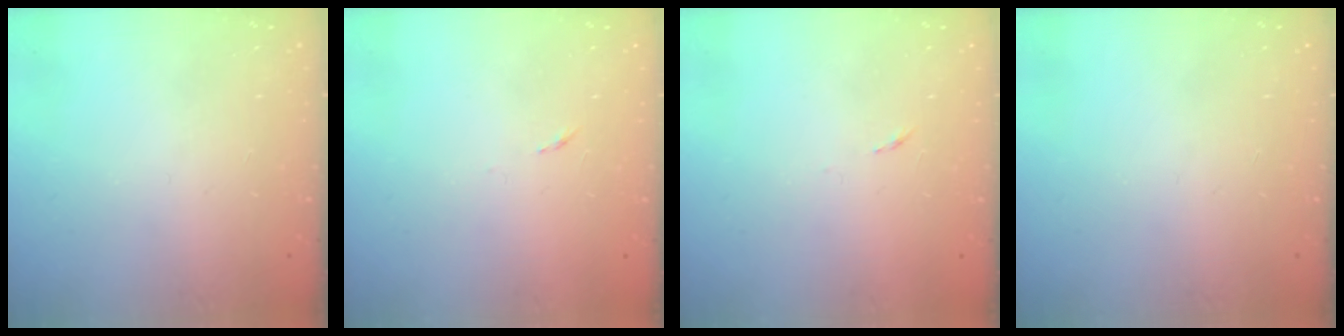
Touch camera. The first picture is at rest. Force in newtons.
{"total": 2.6, "press": 2.6, "slide": 0.4}
{"total": 2.6, "press": 2.6, "slide": 0.4}
{"total": 0.0}